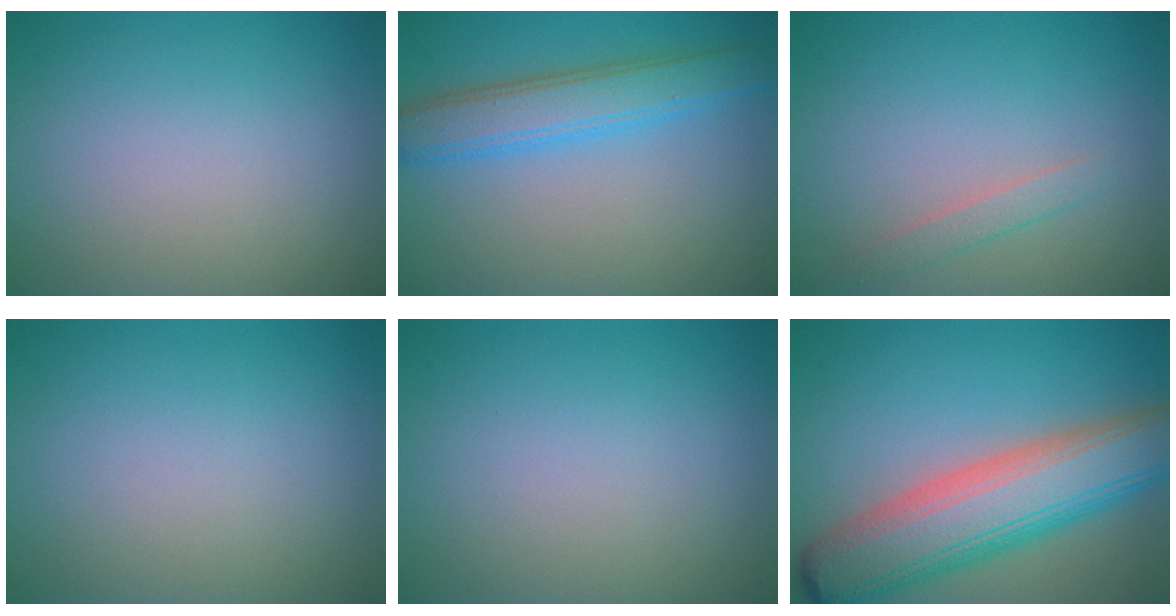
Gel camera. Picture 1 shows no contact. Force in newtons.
{"total": 4.6, "press": 4.6, "slide": 0.0}
{"total": 1.3, "press": 1.3, "slide": 0.1}
{"total": 0.0}
{"total": 0.0}
{"total": 10.2, "press": 10.2, "slide": 0.5}